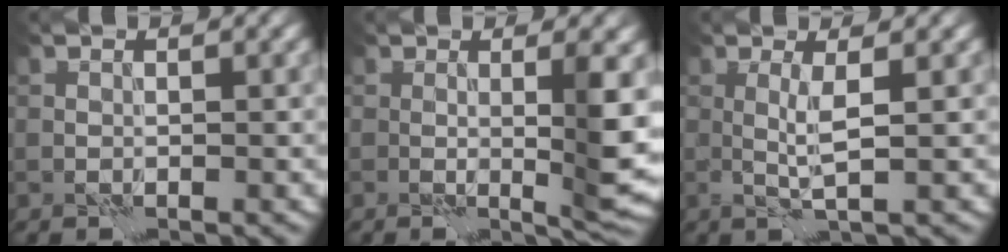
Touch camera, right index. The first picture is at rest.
{"total": 4.6, "force": [0.3, 0.7, 4.5], "torque": [-0.068, -0.005, 0.006]}
{"total": 2.0, "force": [0.5, 0.1, 2.0], "torque": [-0.043, 0.001, 0.006]}